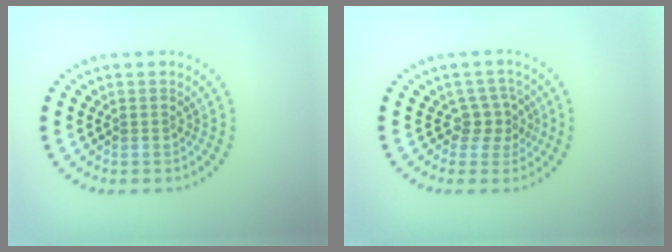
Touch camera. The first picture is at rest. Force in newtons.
{"total": 2.0, "press": 1.5, "slide": 1.4}